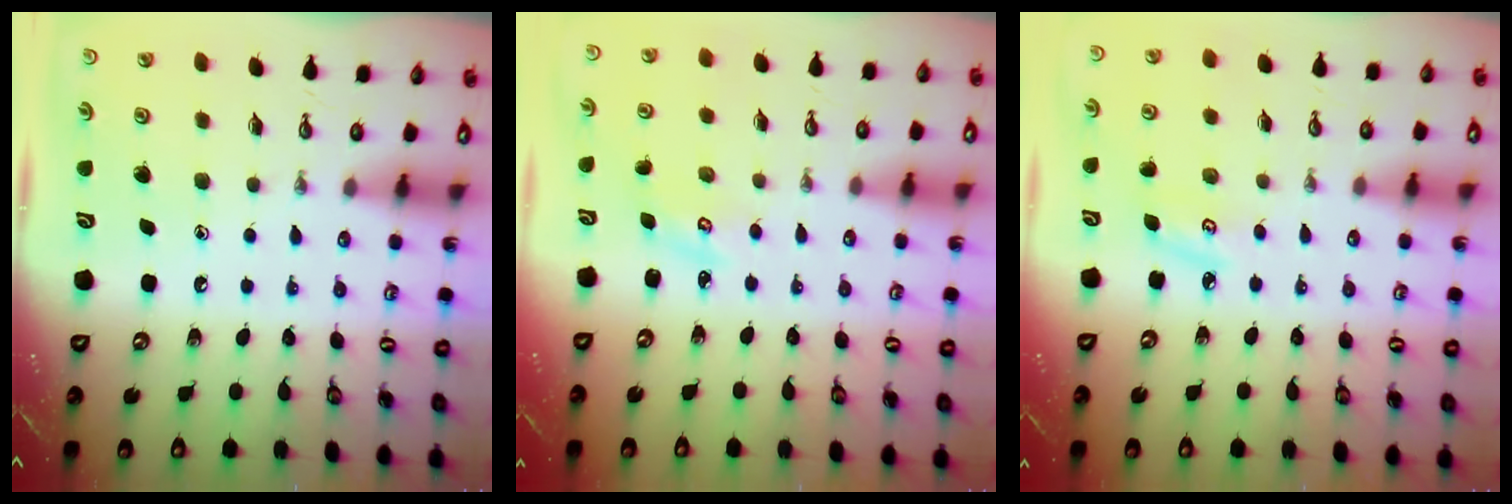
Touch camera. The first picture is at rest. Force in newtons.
{"total": 2.9, "press": 2.9, "slide": 0.3}
{"total": 4.3, "press": 4.3, "slide": 0.5}